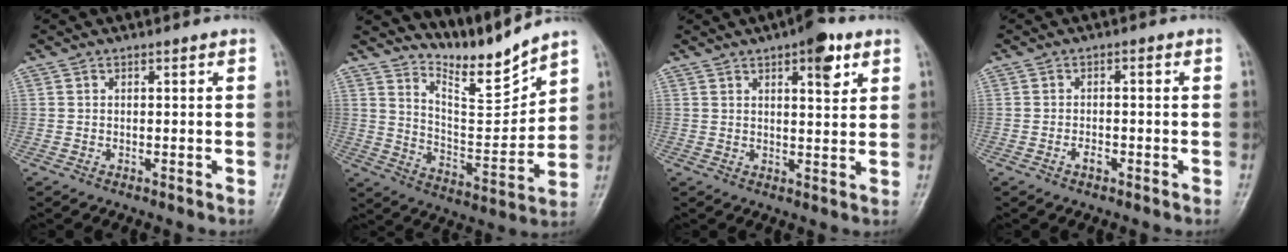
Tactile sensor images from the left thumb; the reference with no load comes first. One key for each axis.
{"total": 10.2, "fx": 9.8, "fy": 0.6, "fz": 2.8, "tx": -0.026, "ty": -0.087, "tz": 0.189}
{"total": 7.1, "fx": 3.7, "fy": 2.5, "fz": 5.4, "tx": -0.055, "ty": -0.012, "tz": 0.046}
{"total": 2.1, "fx": -1.1, "fy": 1.2, "fz": 1.3, "tx": -0.016, "ty": 0.013, "tz": -0.022}